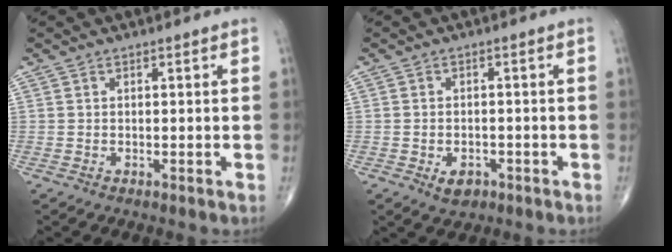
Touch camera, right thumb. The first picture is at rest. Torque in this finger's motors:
{"motor_torque": [-0.37, 0.01, -0.11, 0.13, -0.02]}